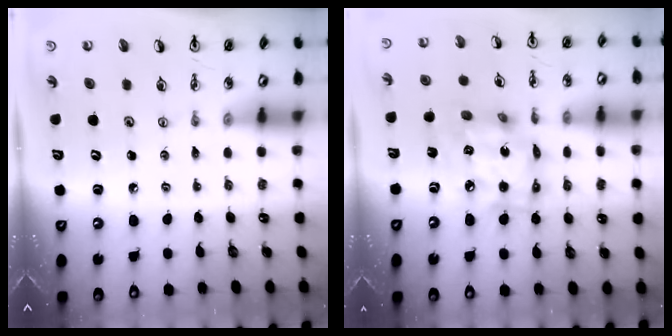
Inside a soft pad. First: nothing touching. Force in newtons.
{"total": 16.1, "press": 16.1, "slide": 1.2}